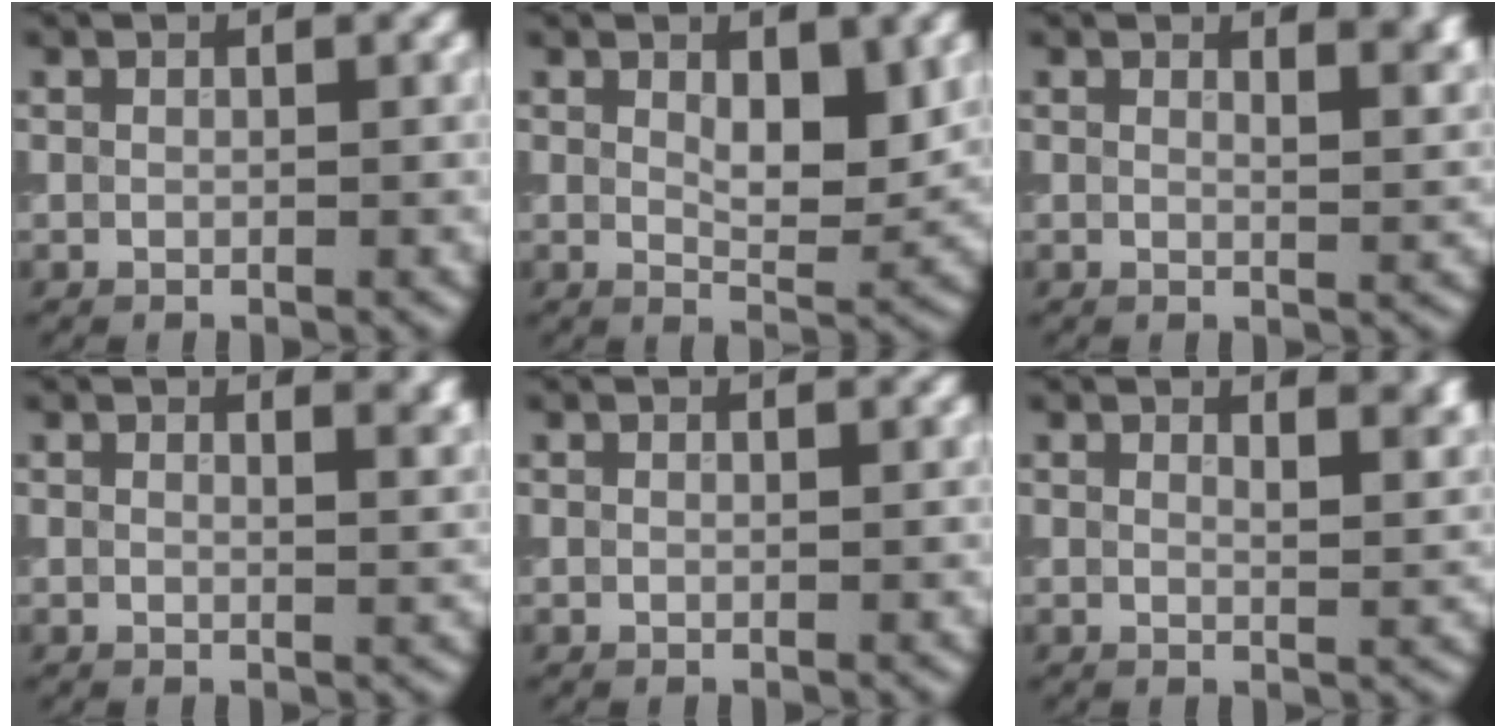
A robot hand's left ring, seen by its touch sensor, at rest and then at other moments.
{"total": 3.5, "force": [1.1, 1.4, 3.0], "torque": [-0.048, -0.005, 0.020]}
{"total": 2.7, "force": [1.8, 1.1, 1.7], "torque": [-0.004, 0.003, 0.022]}
{"total": 2.0, "force": [1.5, 0.8, 1.1], "torque": [0.003, 0.001, 0.018]}
{"total": 0.0}
{"total": 2.8, "force": [1.9, 1.0, 1.7], "torque": [-0.009, 0.002, 0.024]}